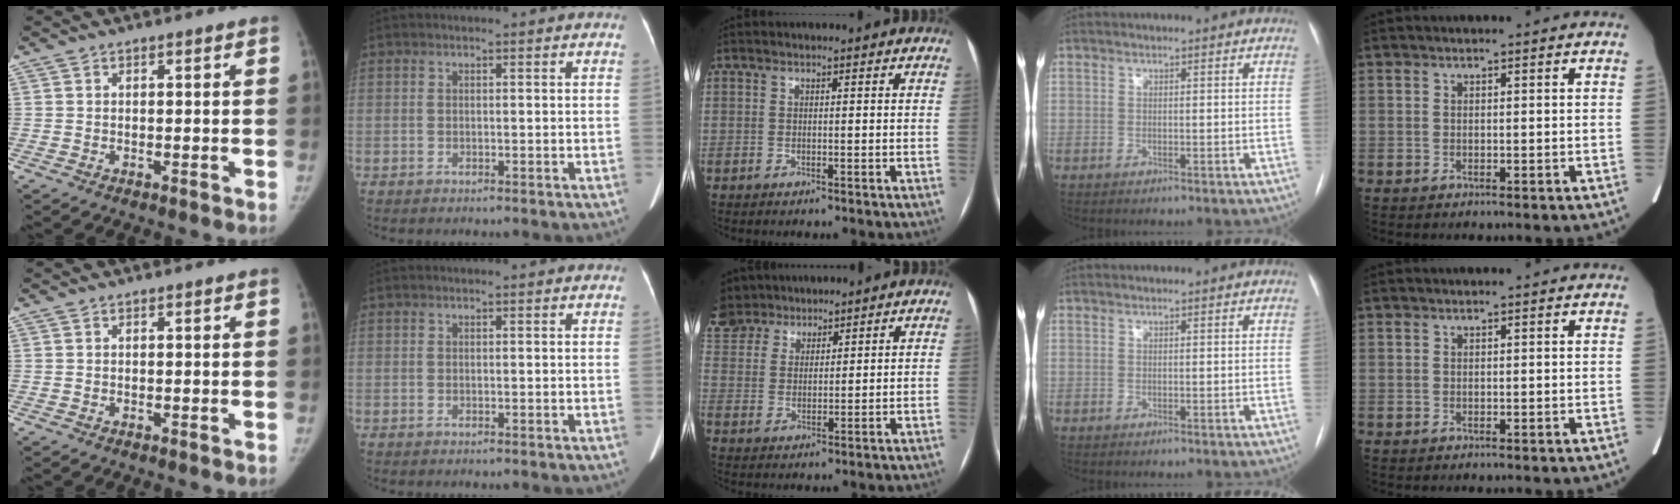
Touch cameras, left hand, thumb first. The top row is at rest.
{"middle": {"total": 11.0, "force": [8.9, 5.7, 2.9], "torque": [-0.074, 0.035, 0.172]}}